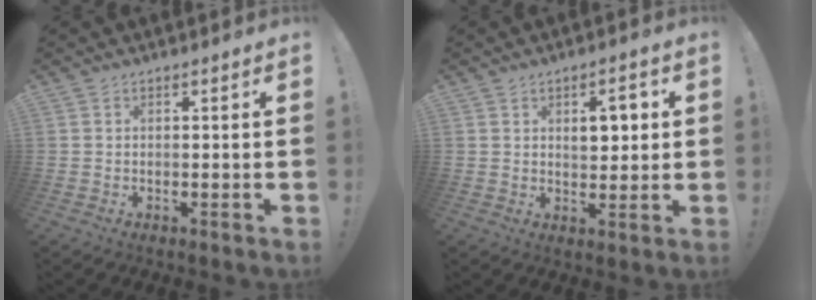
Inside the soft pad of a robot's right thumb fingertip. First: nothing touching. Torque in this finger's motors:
{"motor_torque": [0.19, 0.23, -0.01, 0.03, 0.00]}